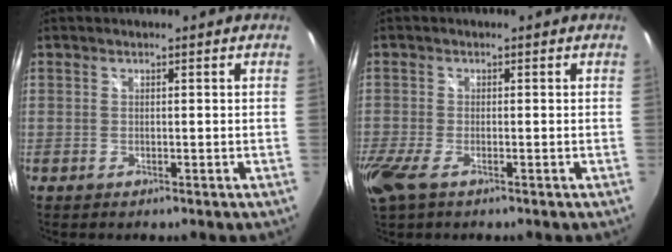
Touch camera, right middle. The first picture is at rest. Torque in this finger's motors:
{"motor_torque": [1.08, -1.05, 0.27, 0.16]}